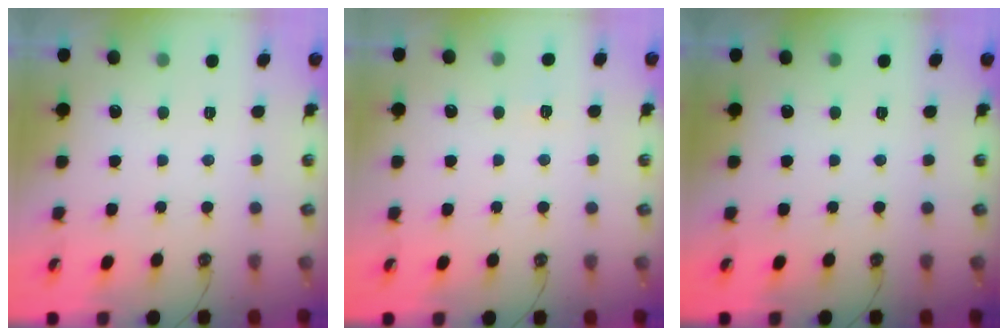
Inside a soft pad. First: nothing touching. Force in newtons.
{"total": 4.0, "press": 4.0, "slide": 0.6}
{"total": 0.0}